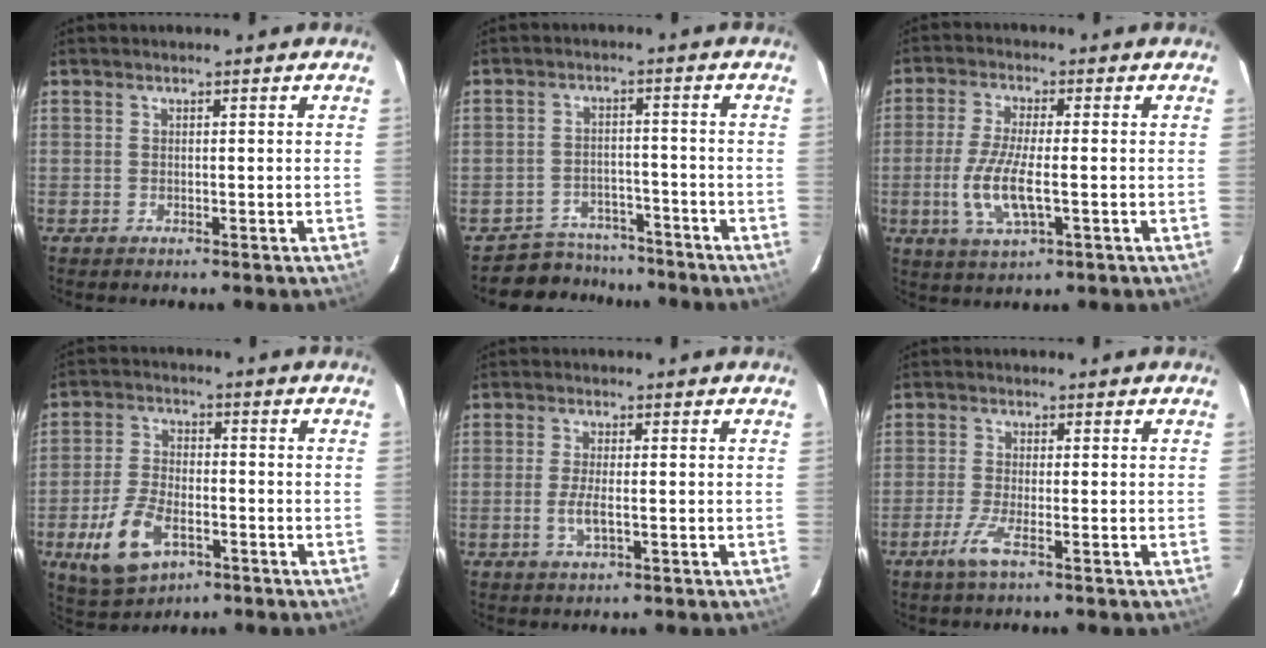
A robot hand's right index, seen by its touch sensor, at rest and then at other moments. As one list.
[{"total": 7.4, "force": [-6.4, 3.8, -0.2], "torque": [-0.009, 0.025, -0.090]}, {"total": 9.2, "force": [-2.1, 2.6, 8.6], "torque": [-0.182, -0.012, -0.039]}, {"total": 10.8, "force": [-4.7, 5.9, 7.8], "torque": [-0.177, -0.009, -0.080]}, {"total": 3.6, "force": [-1.0, 0.9, 3.4], "torque": [-0.069, -0.007, -0.017]}, {"total": 3.8, "force": [-2.1, -0.1, 3.1], "torque": [-0.078, -0.009, -0.046]}]